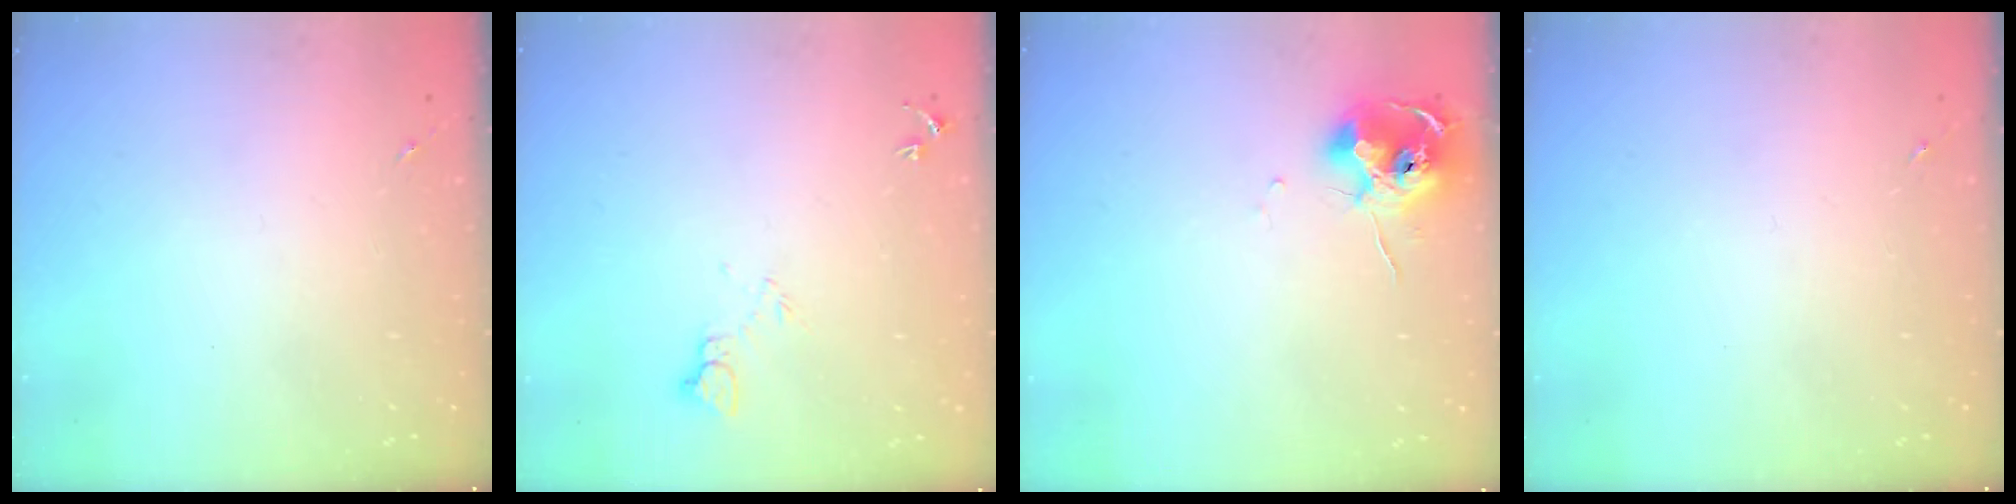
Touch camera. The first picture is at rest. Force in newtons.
{"total": 5.6, "press": 5.6, "slide": 0.6}
{"total": 10.4, "press": 10.3, "slide": 0.7}
{"total": 0.0}